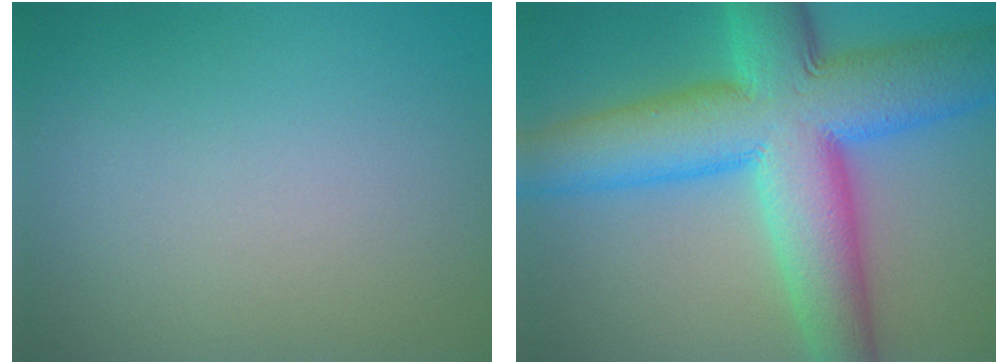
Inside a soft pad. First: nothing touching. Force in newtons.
{"total": 13.8, "press": 13.8, "slide": 0.3}